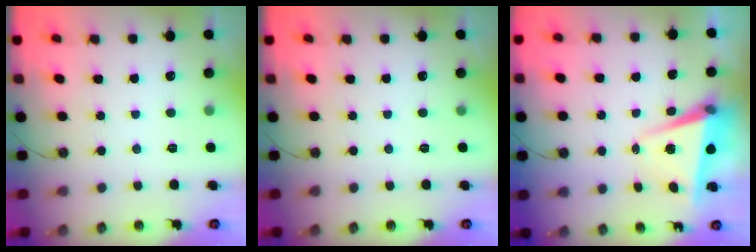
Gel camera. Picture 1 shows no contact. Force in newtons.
{"total": 0.0}
{"total": 5.2, "press": 4.6, "slide": 2.3}